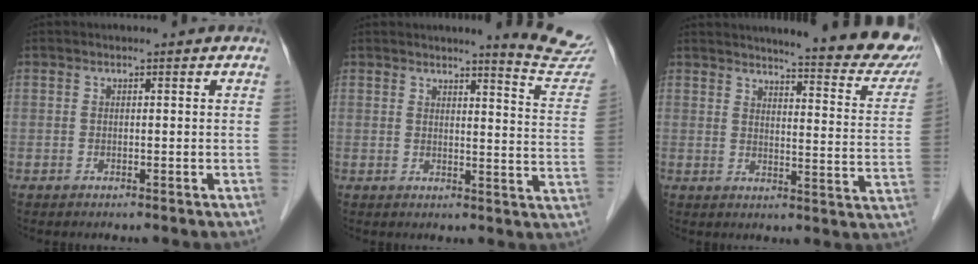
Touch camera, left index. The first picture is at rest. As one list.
[{"total": 10.3, "force": [9.9, -1.2, 2.5], "torque": [-0.020, -0.090, 0.092]}, {"total": 19.5, "force": [17.1, 1.7, 9.2], "torque": [-0.106, -0.077, 0.186]}]